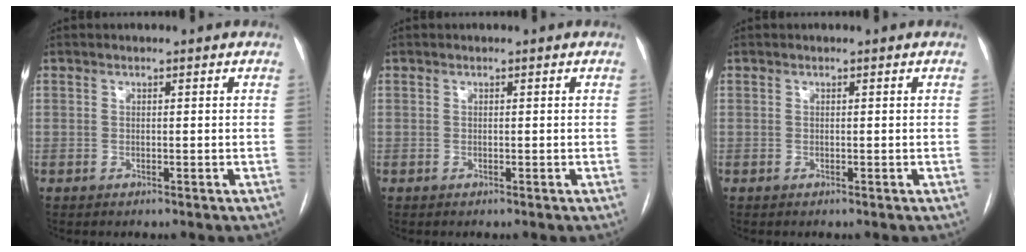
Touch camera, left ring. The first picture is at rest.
{"total": 0.0}
{"total": 0.0}